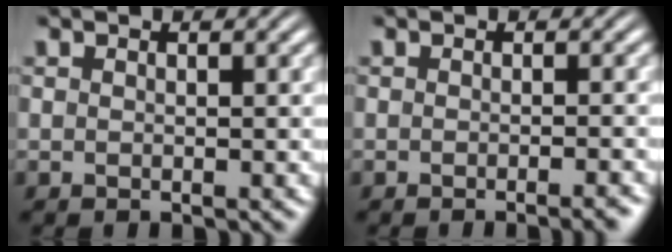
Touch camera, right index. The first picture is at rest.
{"total": 1.5, "force": [-1.3, 0.0, 0.8], "torque": [-0.010, 0.004, -0.024]}